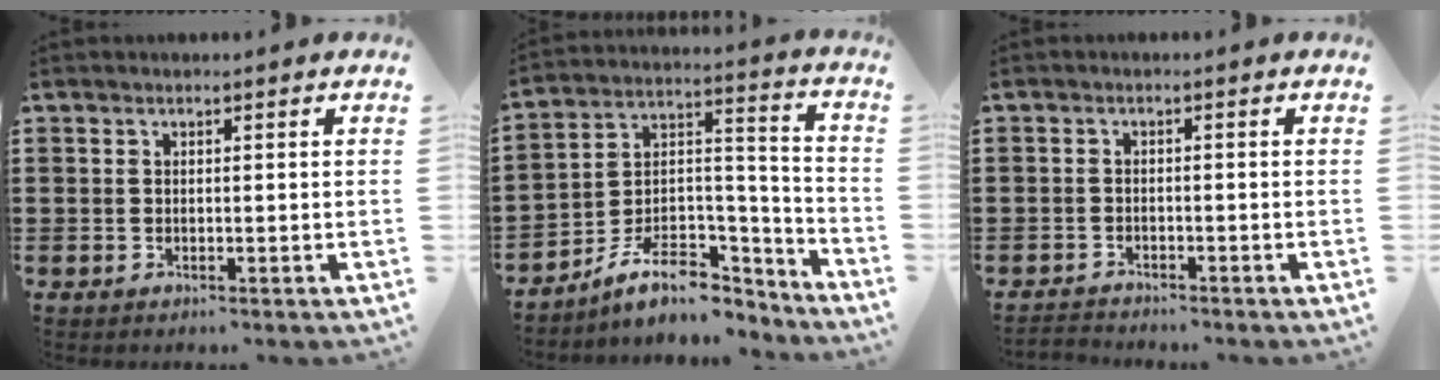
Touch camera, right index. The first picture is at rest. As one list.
[{"total": 9.4, "force": [-7.3, 4.2, 4.0], "torque": [-0.068, 0.023, -0.134]}, {"total": 1.6, "force": [-1.6, 0.4, -0.2], "torque": [-0.002, 0.003, -0.036]}]